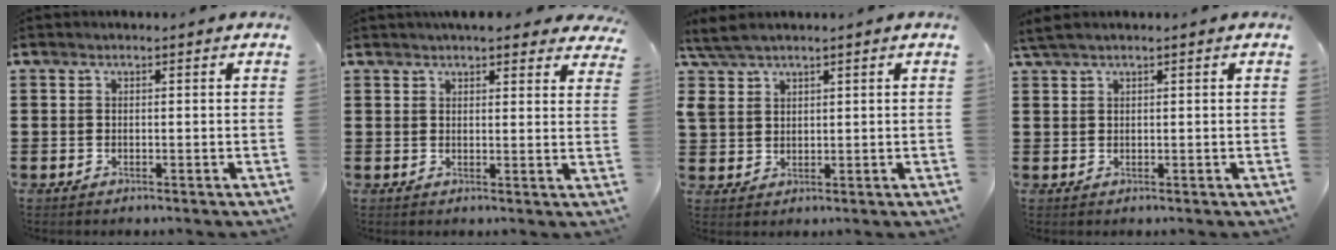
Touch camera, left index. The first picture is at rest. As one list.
[{"total": 3.8, "force": [3.5, 0.8, 1.4], "torque": [-0.027, -0.008, 0.063]}, {"total": 3.8, "force": [3.0, 1.9, 1.4], "torque": [-0.040, 0.008, 0.057]}, {"total": 1.6, "force": [1.2, 0.1, 1.1], "torque": [-0.023, 0.002, 0.022]}]